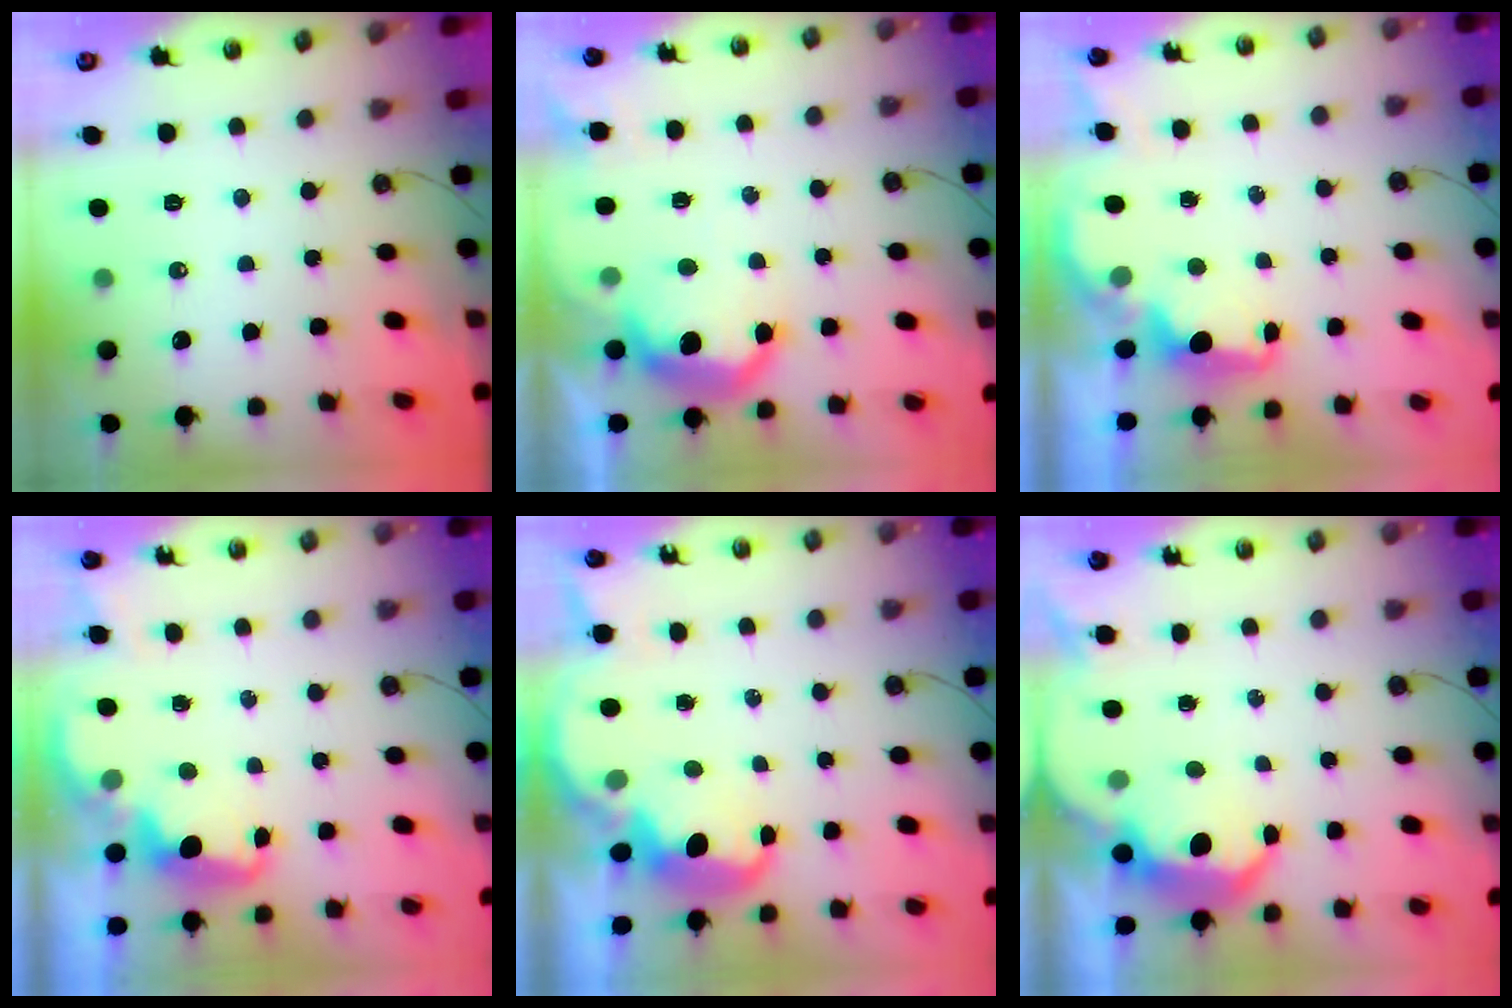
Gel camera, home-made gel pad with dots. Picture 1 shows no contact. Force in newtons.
{"total": 10.7, "press": 10.7, "slide": 0.5}
{"total": 2.1, "press": 2.0, "slide": 0.8}
{"total": 2.1, "press": 2.0, "slide": 0.6}
{"total": 5.4, "press": 5.4, "slide": 0.4}
{"total": 5.7, "press": 5.7, "slide": 0.6}